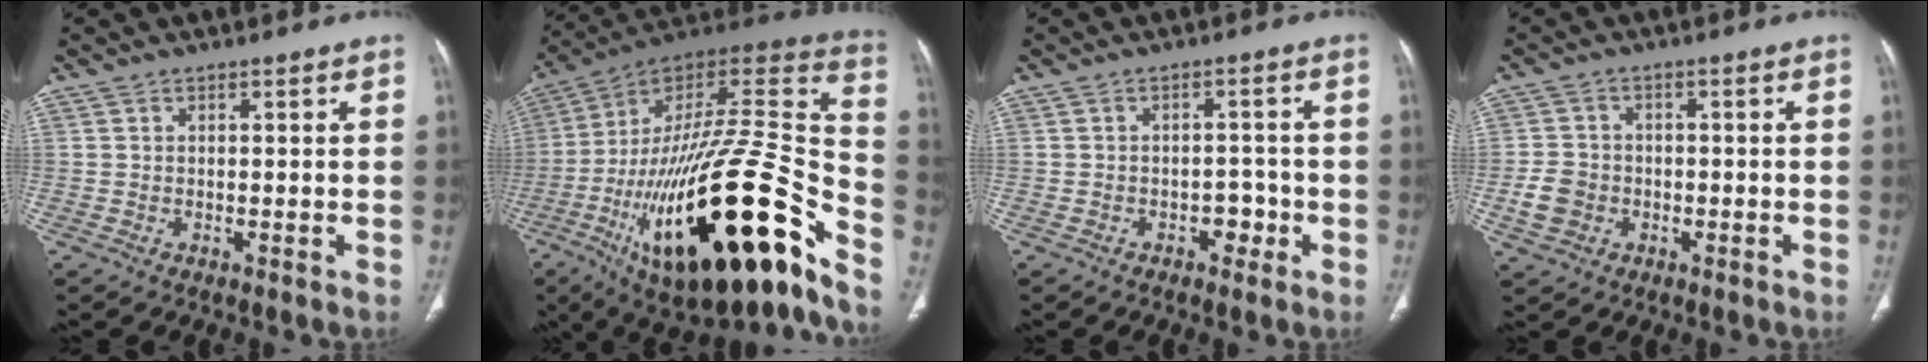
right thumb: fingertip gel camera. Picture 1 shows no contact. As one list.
[{"total": 39.7, "force": [-19.0, 11.4, 32.9], "torque": [-0.513, 0.060, -0.303]}, {"total": 3.1, "force": [-1.5, 2.1, 1.7], "torque": [-0.004, 0.015, -0.022]}, {"total": 5.1, "force": [-1.5, 4.3, 2.3], "torque": [-0.038, 0.014, -0.027]}]